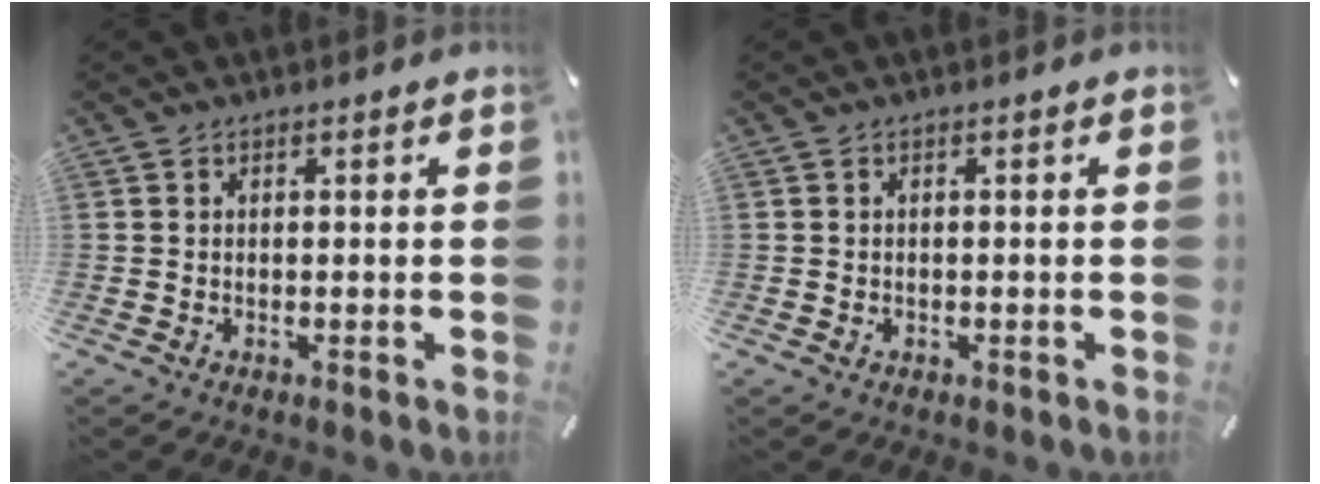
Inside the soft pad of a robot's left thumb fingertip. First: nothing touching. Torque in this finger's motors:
{"motor_torque": [-0.31, -0.41, 0.01, -0.19, -0.02]}